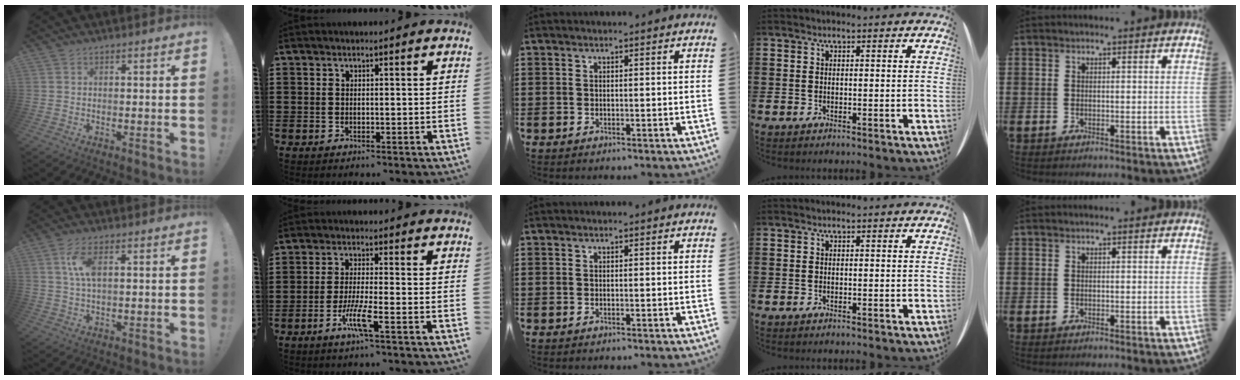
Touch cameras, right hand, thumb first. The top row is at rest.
{"thumb": {"total": 6.9, "force": [1.7, 2.9, 6.0], "torque": [-0.116, 0.002, 0.028]}, "index": {"total": 5.7, "force": [-2.9, 0.3, 4.9], "torque": [-0.100, -0.012, -0.055]}}